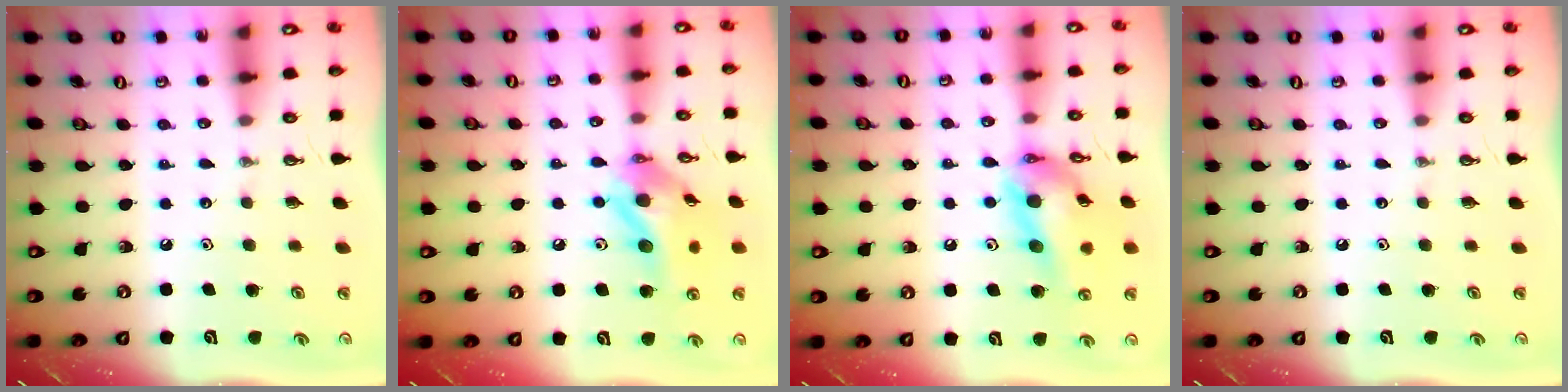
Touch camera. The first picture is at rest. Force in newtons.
{"total": 14.8, "press": 14.7, "slide": 2.0}
{"total": 16.1, "press": 16.0, "slide": 1.4}
{"total": 0.0}